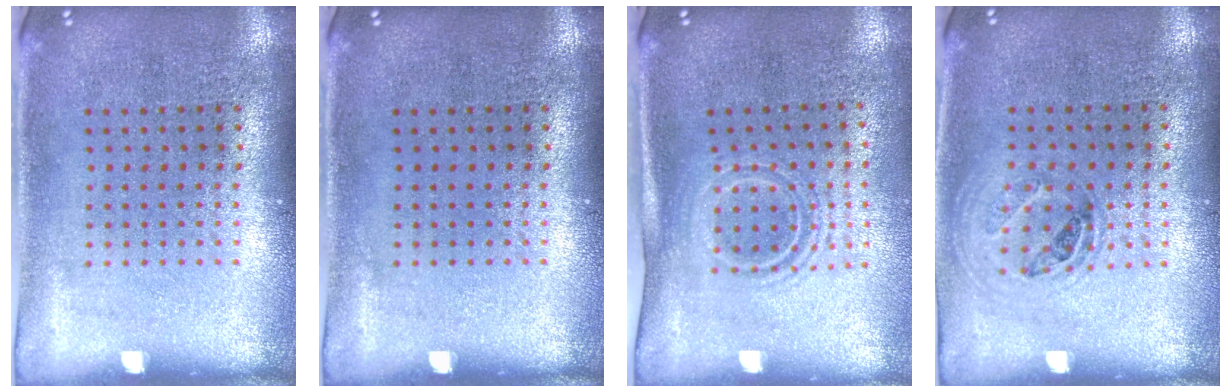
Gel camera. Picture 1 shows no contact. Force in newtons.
{"total": 0.0}
{"total": 1.6, "press": 1.2, "slide": 1.1}
{"total": 1.1, "press": 0.9, "slide": 0.6}